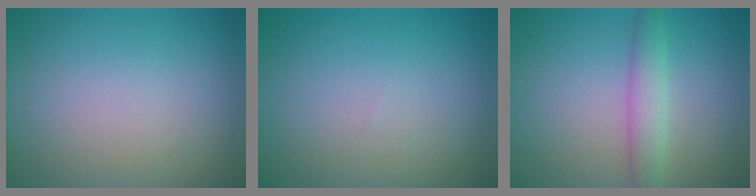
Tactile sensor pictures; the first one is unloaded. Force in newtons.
{"total": 0.0}
{"total": 2.6, "press": 2.6, "slide": 0.1}